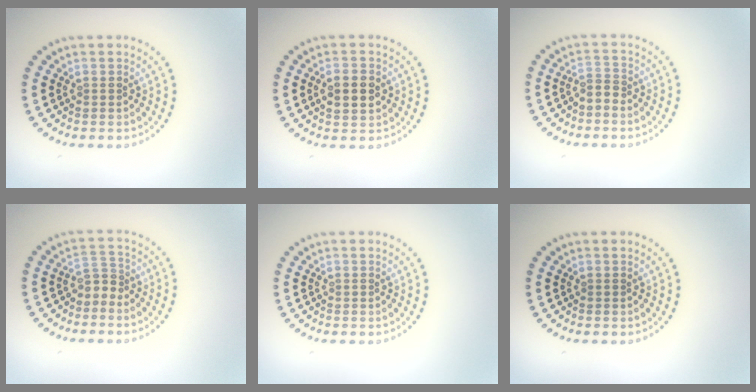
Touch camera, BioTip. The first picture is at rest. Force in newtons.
{"total": 3.0, "press": 3.0, "slide": 0.0}
{"total": 1.6, "press": 1.2, "slide": 1.1}
{"total": 1.8, "press": 1.1, "slide": 1.4}
{"total": 0.0}
{"total": 0.0}